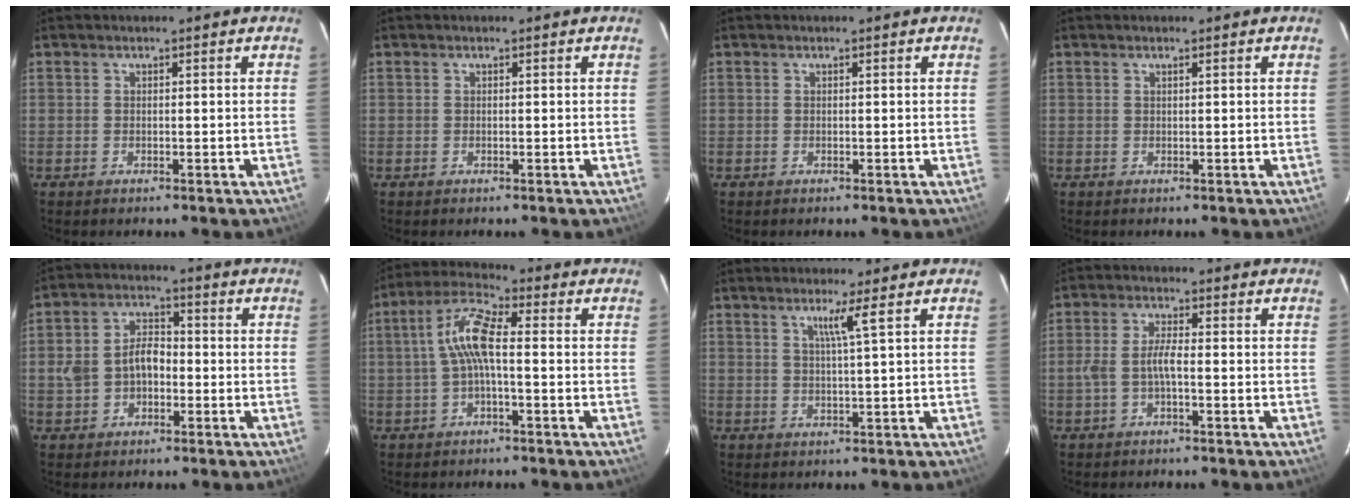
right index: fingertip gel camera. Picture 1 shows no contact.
{"total": 0.0}
{"total": 0.0}
{"total": 0.0}
{"total": 7.3, "force": [-1.3, 5.3, 4.9], "torque": [-0.099, 0.021, -0.015]}
{"total": 7.7, "force": [-0.4, 1.9, 7.4], "torque": [-0.162, 0.020, -0.010]}
{"total": 3.0, "force": [1.5, -1.0, 2.5], "torque": [-0.039, -0.006, 0.026]}
{"total": 3.7, "force": [-1.2, 0.6, 3.4], "torque": [-0.079, 0.007, -0.022]}